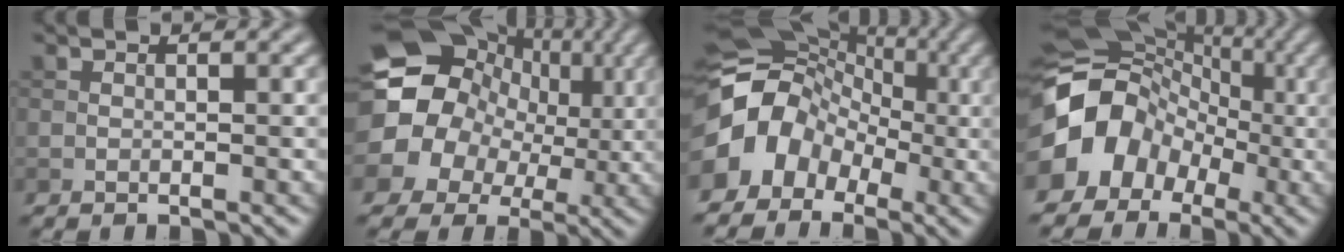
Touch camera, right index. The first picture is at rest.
{"total": 19.7, "force": [3.8, 17.6, 7.9], "torque": [-0.189, 0.034, 0.026]}
{"total": 8.7, "force": [-1.9, 7.1, 4.6], "torque": [-0.075, 0.011, -0.044]}
{"total": 11.2, "force": [-2.0, 9.5, 5.6], "torque": [-0.093, 0.003, -0.050]}